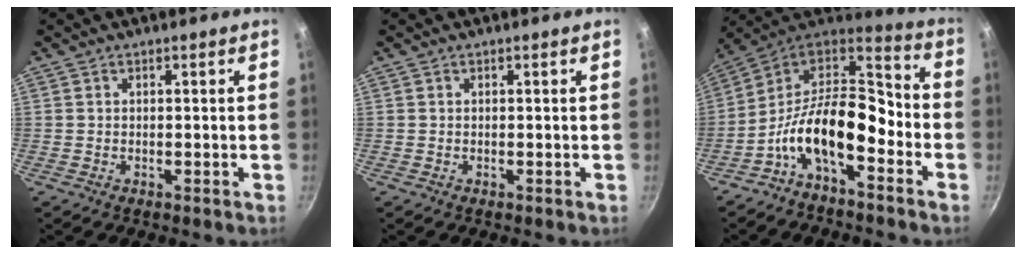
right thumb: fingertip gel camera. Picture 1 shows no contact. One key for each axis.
{"total": 0.0}
{"total": 16.7, "fx": -6.2, "fy": 8.6, "fz": 12.9, "tx": -0.211, "ty": 0.070, "tz": -0.134}